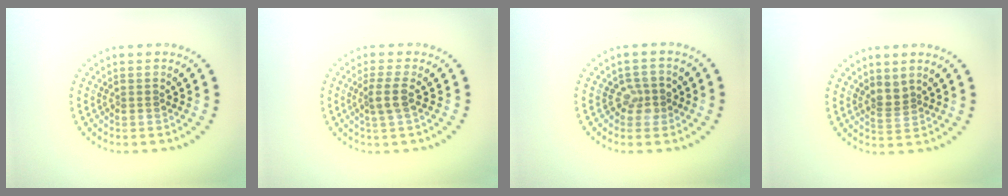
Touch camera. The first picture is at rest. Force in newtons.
{"total": 1.8, "press": 1.5, "slide": 1.1}
{"total": 1.9, "press": 1.7, "slide": 0.8}
{"total": 1.3, "press": 0.9, "slide": 0.9}